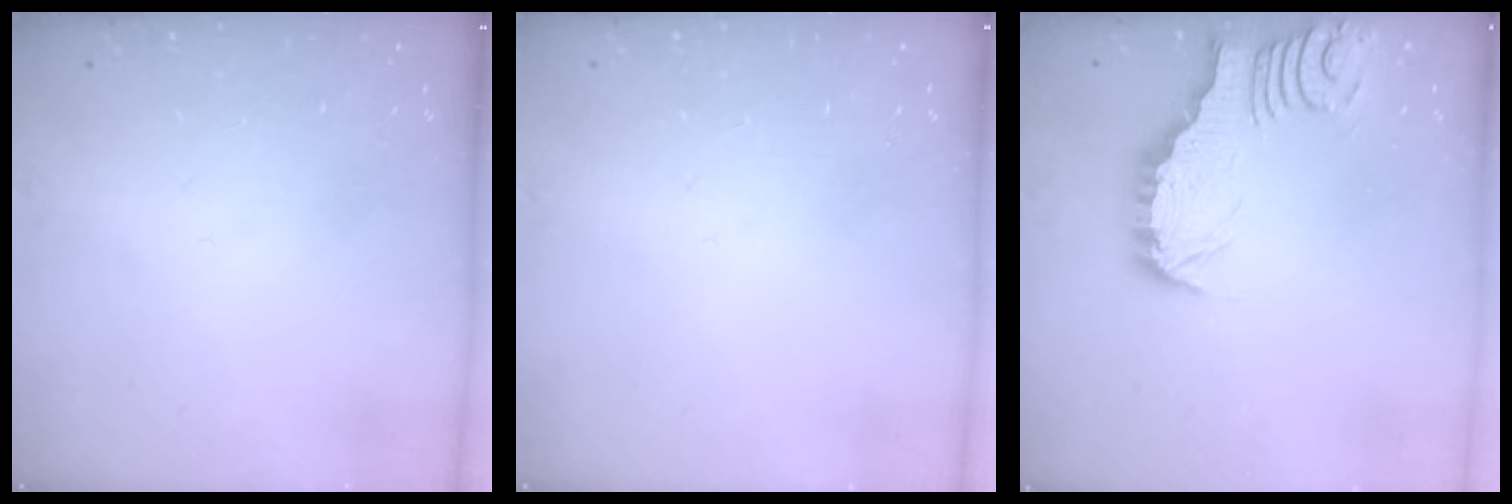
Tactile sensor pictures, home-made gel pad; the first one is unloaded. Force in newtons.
{"total": 0.0}
{"total": 3.3, "press": 3.2, "slide": 0.4}